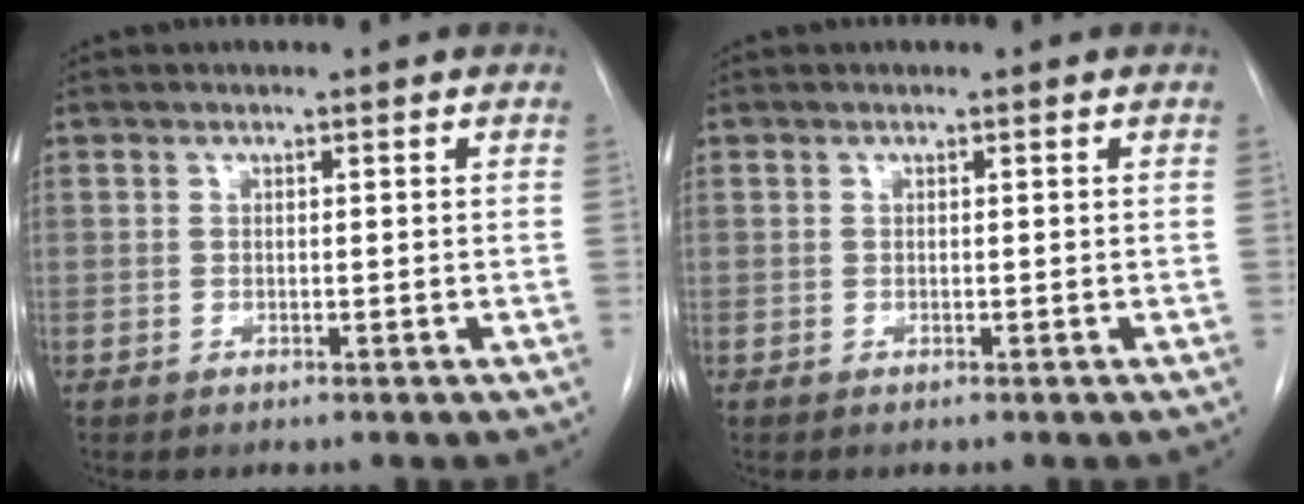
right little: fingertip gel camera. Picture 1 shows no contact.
{"total": 0.0}